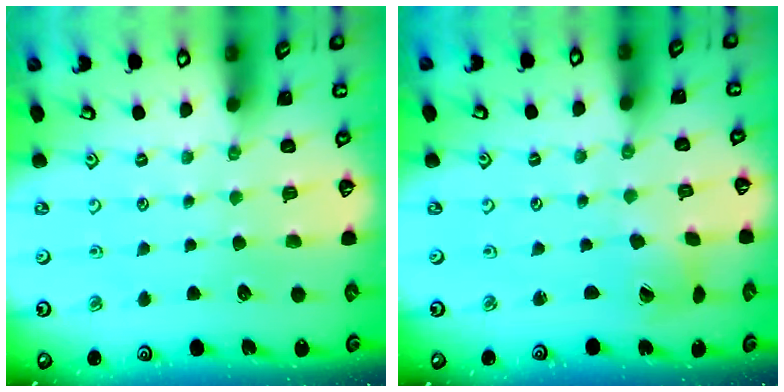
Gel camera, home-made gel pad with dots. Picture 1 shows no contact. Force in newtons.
{"total": 1.8, "press": 1.7, "slide": 0.2}